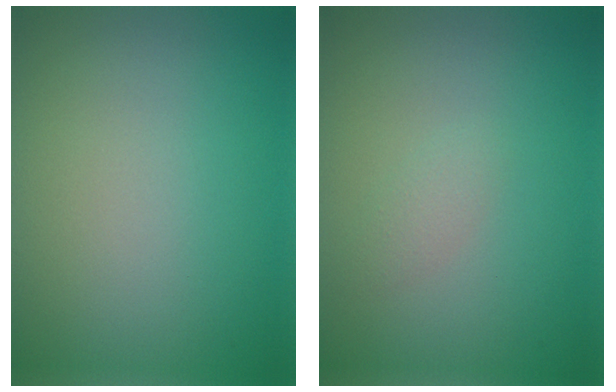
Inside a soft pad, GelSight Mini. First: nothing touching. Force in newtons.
{"total": 1.0, "press": 1.0, "slide": 0.1}